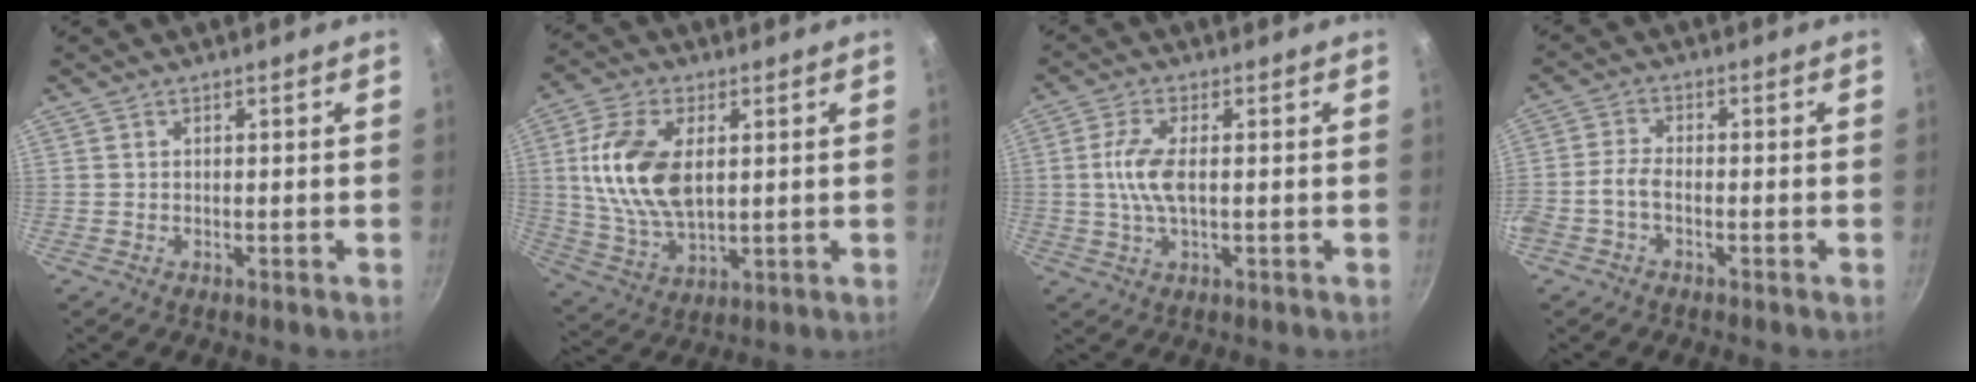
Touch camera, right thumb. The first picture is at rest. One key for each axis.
{"total": 14.9, "fx": 2.6, "fy": 8.4, "fz": 12.0, "tx": -0.222, "ty": -0.009, "tz": 0.055}
{"total": 6.7, "fx": 0.1, "fy": 2.5, "fz": 6.2, "tx": -0.137, "ty": 0.004, "tz": 0.000}
{"total": 3.8, "fx": -1.8, "fy": 2.0, "fz": 2.7, "tx": -0.064, "ty": 0.019, "tz": -0.046}